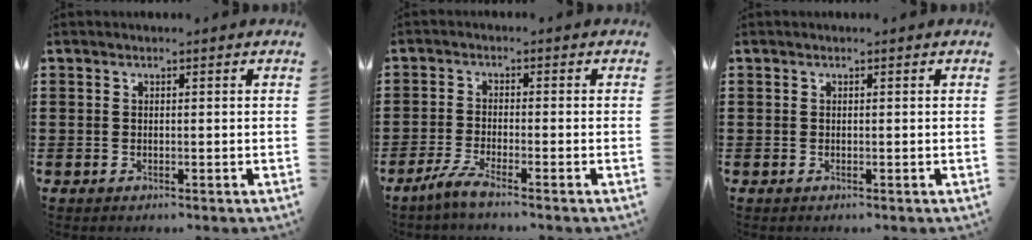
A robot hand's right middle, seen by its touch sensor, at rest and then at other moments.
{"total": 3.3, "force": [-2.5, -0.1, 2.2], "torque": [-0.058, -0.010, -0.051]}
{"total": 0.0}